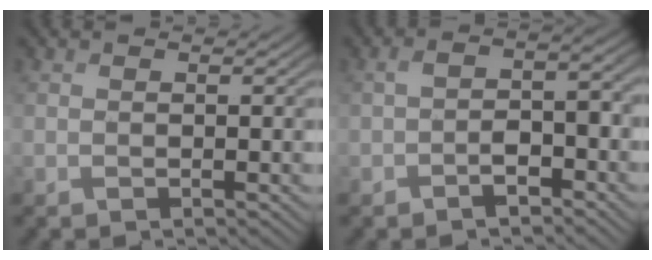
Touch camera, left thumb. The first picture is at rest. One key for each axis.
{"total": 4.0, "fx": -1.8, "fy": 2.1, "fz": 2.9, "tx": -0.046, "ty": 0.004, "tz": -0.034}